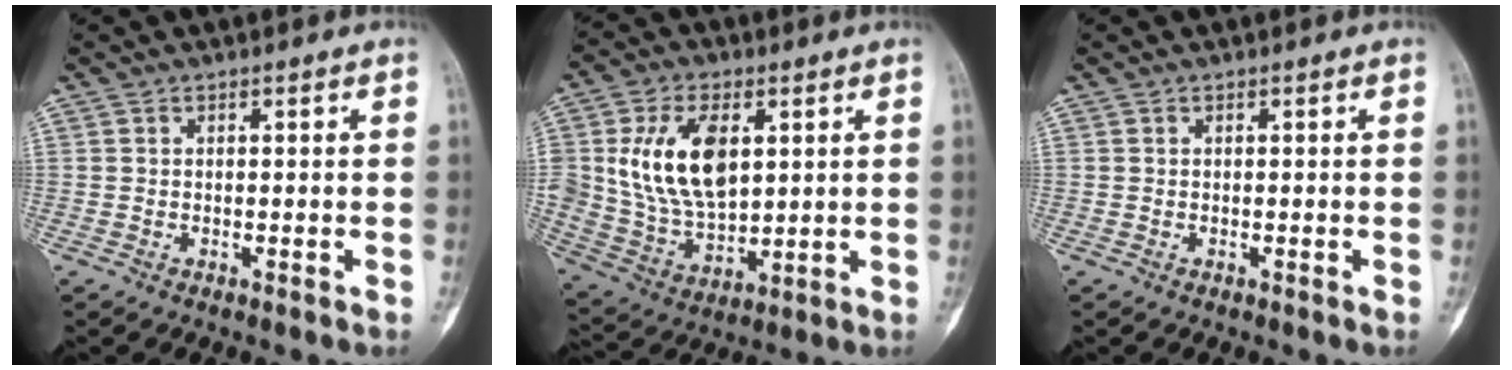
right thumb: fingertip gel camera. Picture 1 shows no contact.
{"total": 16.6, "force": [3.7, 9.9, 12.7], "torque": [-0.216, -0.010, 0.080]}
{"total": 0.0}